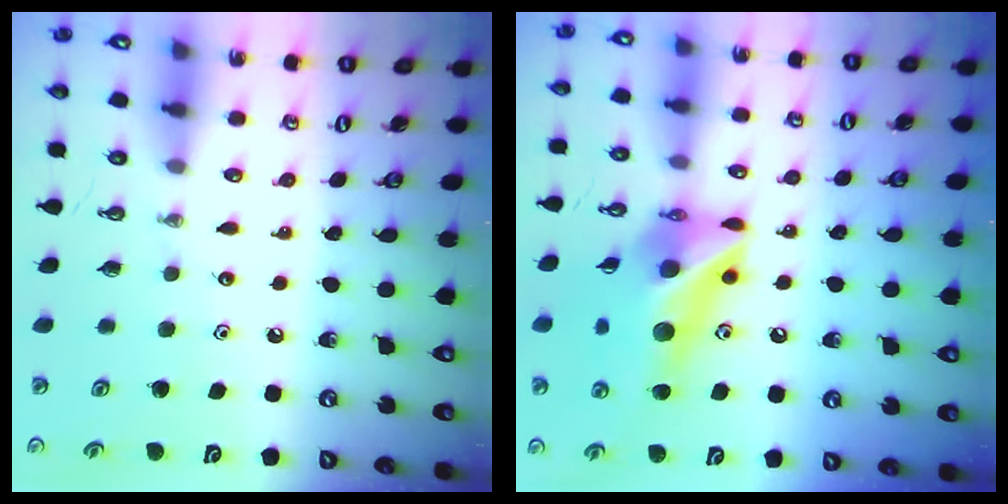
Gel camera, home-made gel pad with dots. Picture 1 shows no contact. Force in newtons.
{"total": 15.5, "press": 15.4, "slide": 1.7}